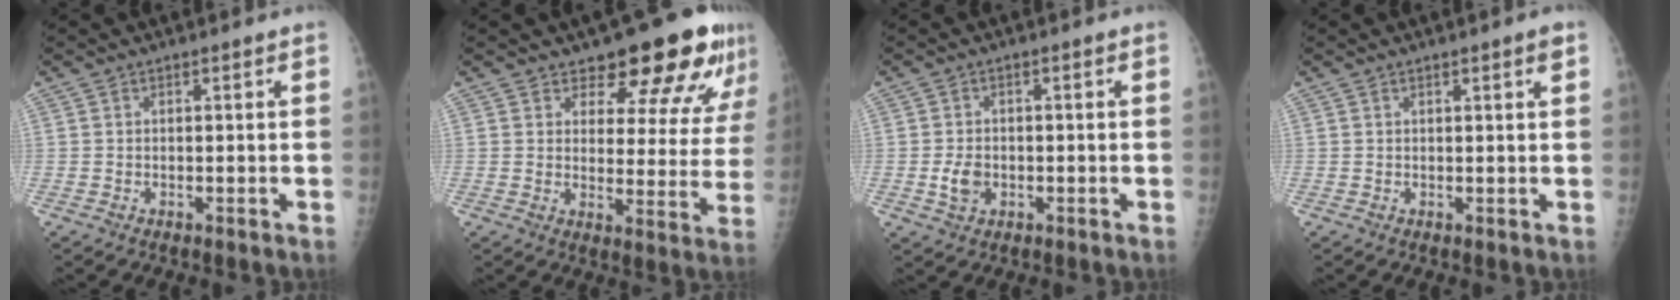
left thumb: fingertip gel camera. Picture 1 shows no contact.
{"total": 15.0, "force": [11.7, 5.6, 7.5], "torque": [-0.048, -0.079, 0.136]}
{"total": 3.5, "force": [-1.0, 2.6, 2.0], "torque": [-0.034, 0.002, -0.015]}
{"total": 1.6, "force": [0.8, 0.1, 1.3], "torque": [-0.020, -0.003, 0.011]}